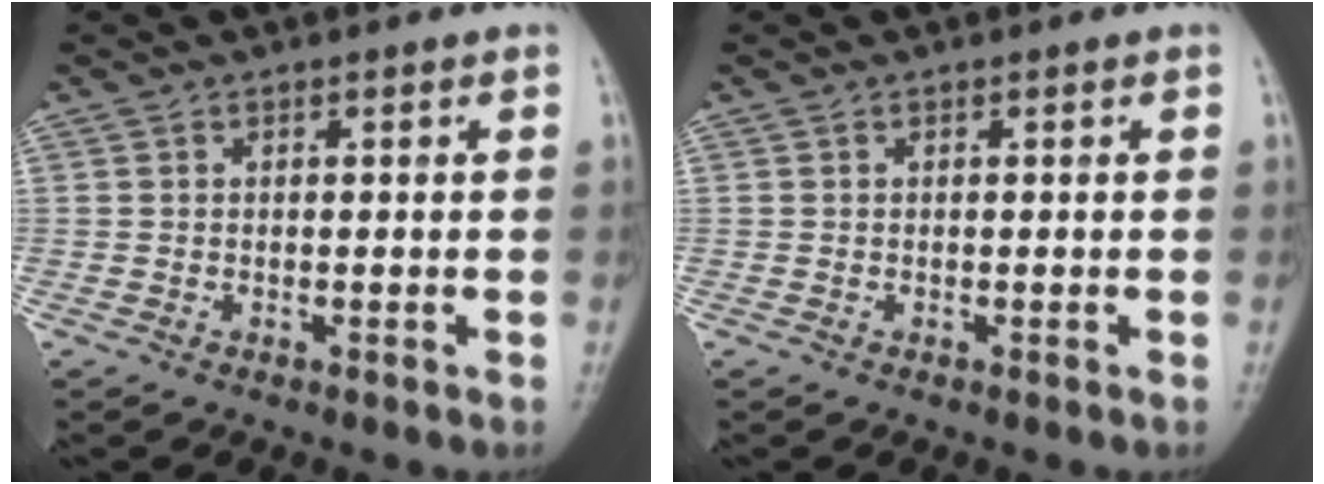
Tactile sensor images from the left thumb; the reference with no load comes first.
{"total": 0.0}